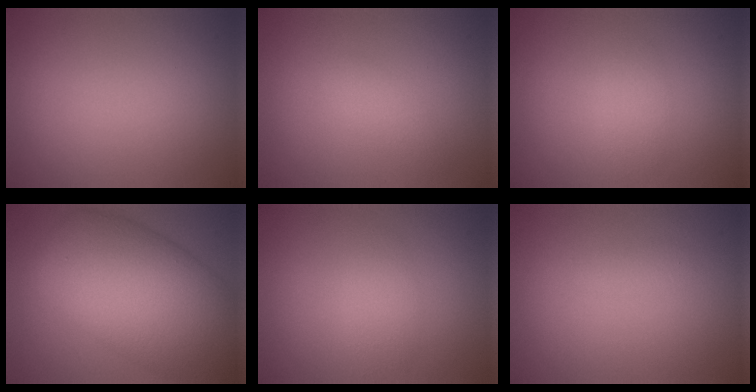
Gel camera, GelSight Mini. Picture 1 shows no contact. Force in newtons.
{"total": 1.5, "press": 1.5, "slide": 0.1}
{"total": 1.7, "press": 1.7, "slide": 0.0}
{"total": 13.6, "press": 13.6, "slide": 0.3}
{"total": 1.8, "press": 1.8, "slide": 0.1}
{"total": 0.7, "press": 0.7, "slide": 0.0}